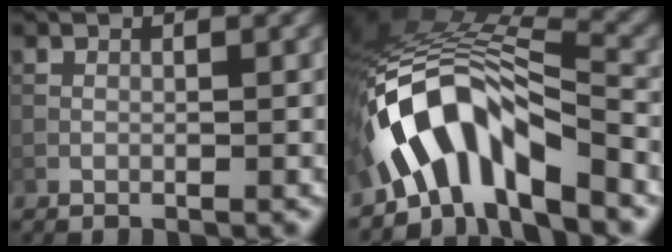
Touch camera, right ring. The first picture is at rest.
{"total": 9.9, "force": [-5.6, 3.6, 7.3], "torque": [-0.122, 0.013, -0.103]}